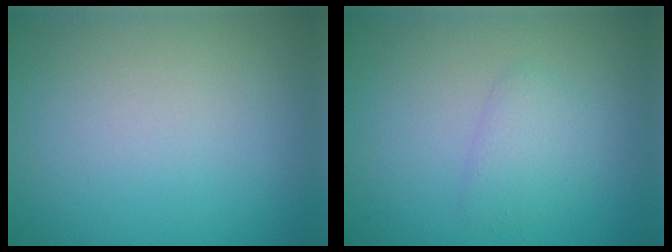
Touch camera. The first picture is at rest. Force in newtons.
{"total": 1.8, "press": 1.8, "slide": 0.1}